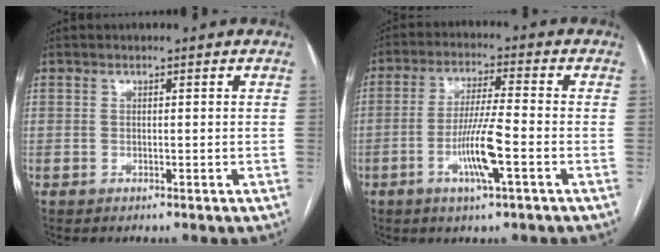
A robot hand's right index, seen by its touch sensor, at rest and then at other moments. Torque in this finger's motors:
{"motor_torque": [0.26, 0.19, 0.30, 0.12]}